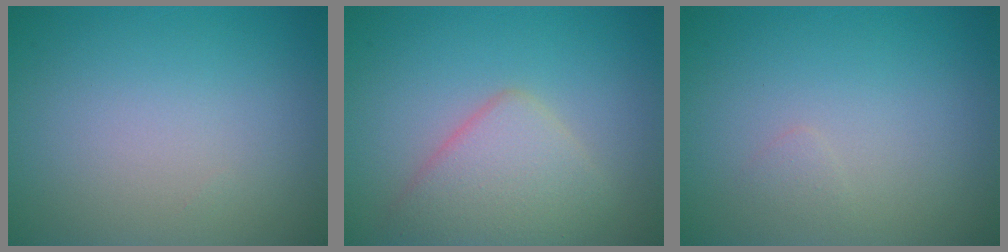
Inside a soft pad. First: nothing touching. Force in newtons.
{"total": 4.0, "press": 4.0, "slide": 0.4}
{"total": 0.6, "press": 0.6, "slide": 0.0}